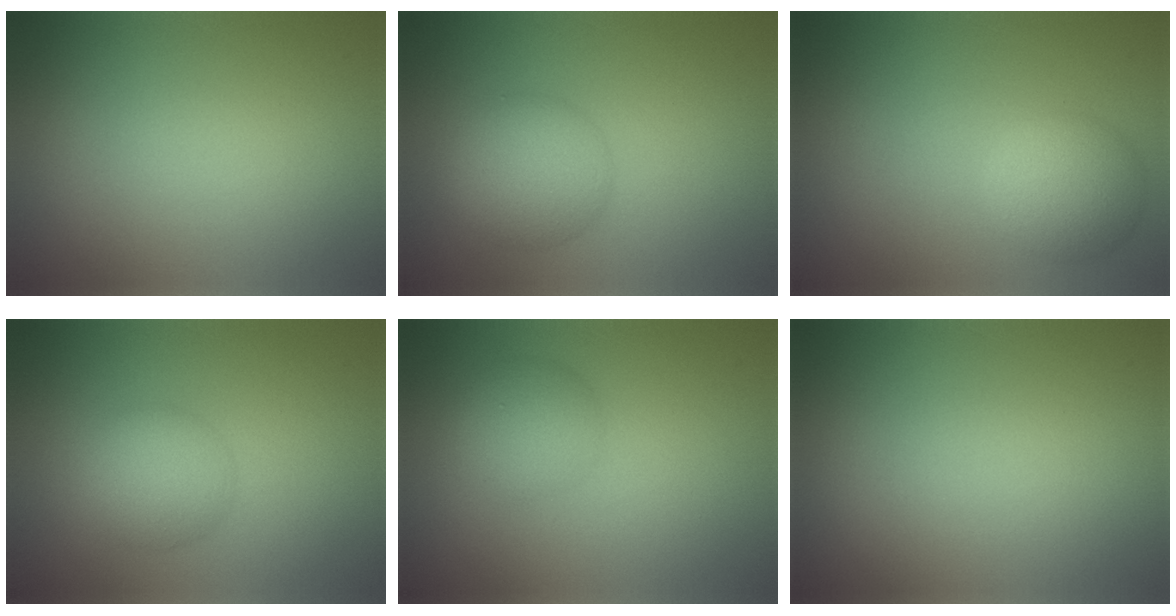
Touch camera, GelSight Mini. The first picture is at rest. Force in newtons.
{"total": 4.8, "press": 4.8, "slide": 0.1}
{"total": 3.7, "press": 3.7, "slide": 0.1}
{"total": 3.8, "press": 3.8, "slide": 0.2}
{"total": 3.0, "press": 3.0, "slide": 0.1}
{"total": 0.0}